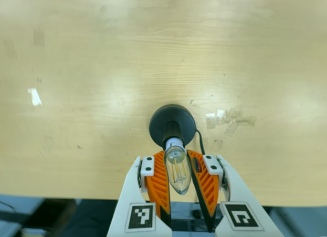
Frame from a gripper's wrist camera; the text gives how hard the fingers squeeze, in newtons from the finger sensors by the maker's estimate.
{"total": 14.2, "left": 14.5, "right": 13.8}